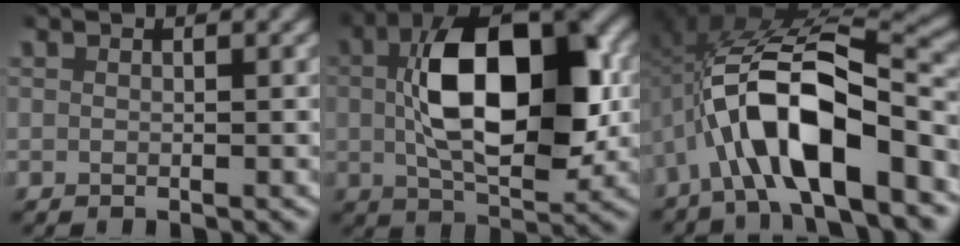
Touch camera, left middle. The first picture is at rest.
{"total": 13.2, "force": [0.6, 7.0, 11.2], "torque": [-0.191, -0.013, 0.014]}
{"total": 11.9, "force": [-1.8, 6.5, 9.8], "torque": [-0.197, -0.016, -0.020]}